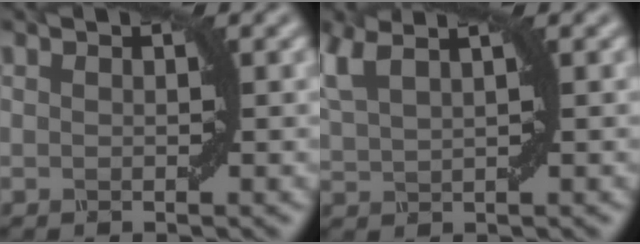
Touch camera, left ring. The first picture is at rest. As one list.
[{"total": 4.1, "force": [2.2, 1.7, 3.0], "torque": [-0.073, 0.024, 0.033]}]